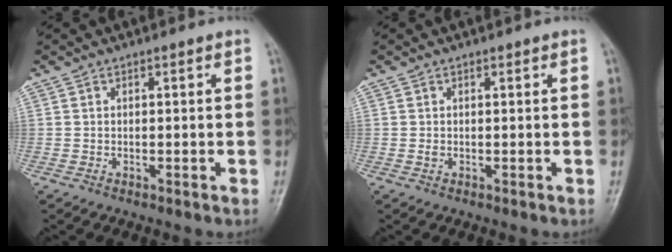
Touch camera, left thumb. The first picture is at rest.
{"total": 0.6, "force": [0.1, 0.5, 0.3], "torque": [-0.003, 0.000, 0.002]}